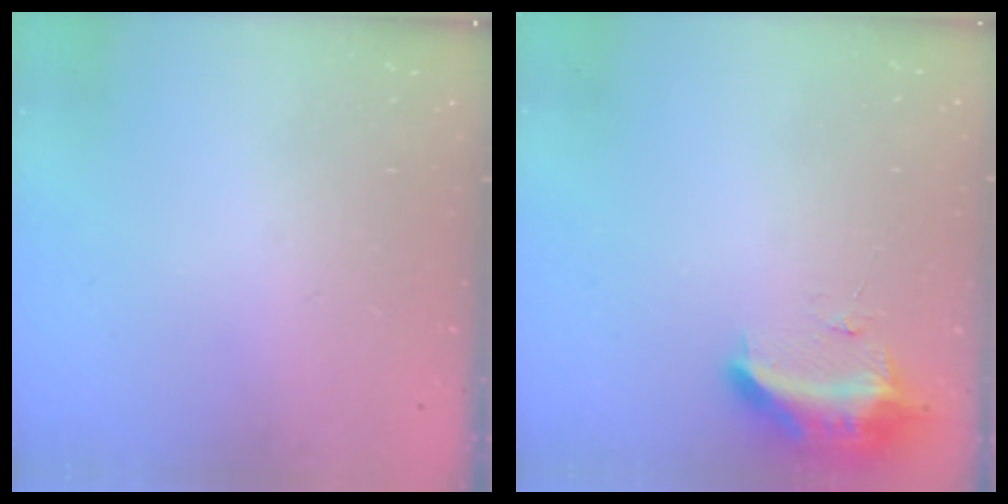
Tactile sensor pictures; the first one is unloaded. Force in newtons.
{"total": 10.0, "press": 10.0, "slide": 0.4}